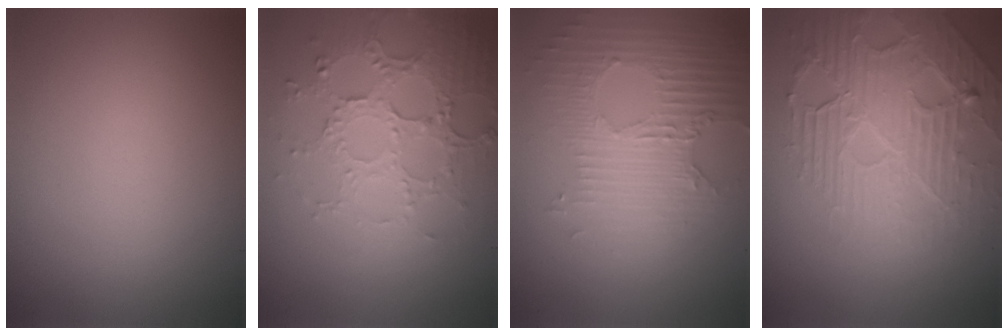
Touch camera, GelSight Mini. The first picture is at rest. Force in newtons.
{"total": 5.2, "press": 3.8, "slide": 3.5}
{"total": 3.7, "press": 3.3, "slide": 1.7}
{"total": 7.3, "press": 5.3, "slide": 5.1}